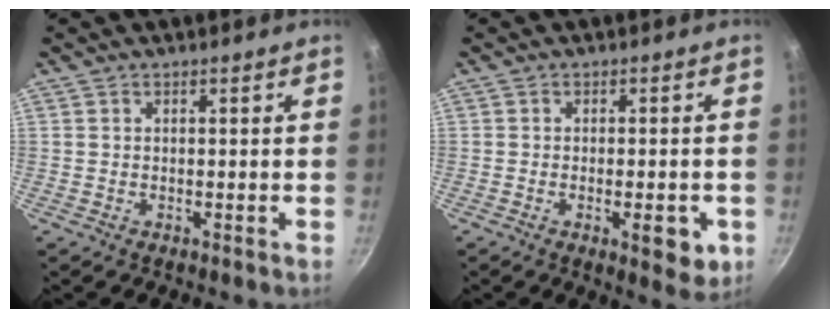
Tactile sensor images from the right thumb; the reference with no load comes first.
{"total": 6.9, "force": [-2.3, 2.6, 6.0], "torque": [-0.061, 0.003, -0.028]}